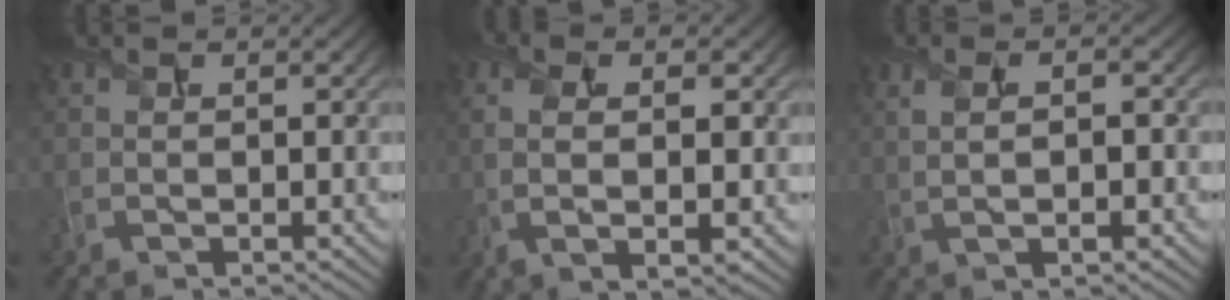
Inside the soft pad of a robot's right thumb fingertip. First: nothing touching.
{"total": 6.0, "force": [0.3, 1.9, 5.7], "torque": [-0.118, -0.001, 0.007]}
{"total": 3.9, "force": [0.3, 1.1, 3.7], "torque": [-0.067, -0.002, 0.004]}